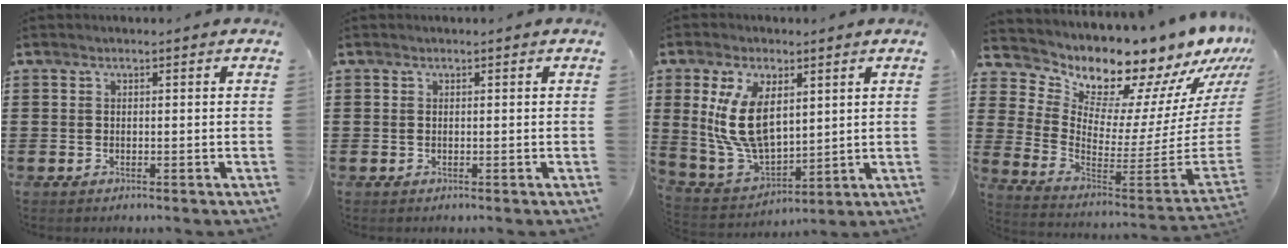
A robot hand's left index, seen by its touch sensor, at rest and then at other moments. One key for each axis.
{"total": 0.0}
{"total": 11.6, "fx": 3.3, "fy": 6.5, "fz": 9.1, "tx": -0.221, "ty": -0.001, "tz": 0.058}
{"total": 9.2, "fx": 8.9, "fy": 1.4, "fz": 1.8, "tx": -0.060, "ty": -0.106, "tz": 0.142}